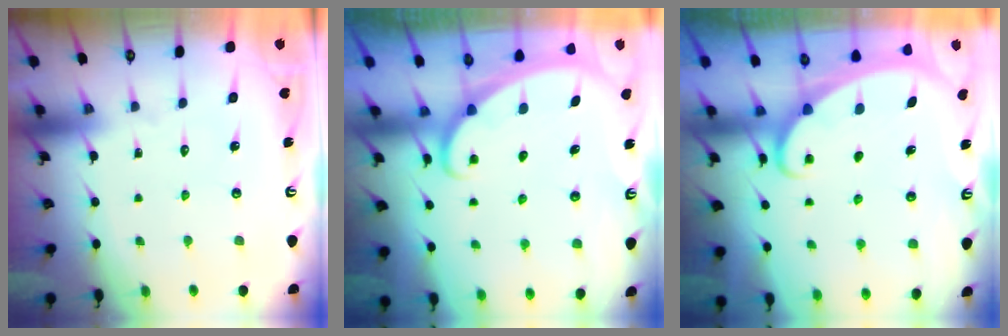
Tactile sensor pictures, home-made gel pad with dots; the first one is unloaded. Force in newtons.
{"total": 1.9, "press": 1.9, "slide": 0.1}
{"total": 2.3, "press": 2.3, "slide": 0.3}